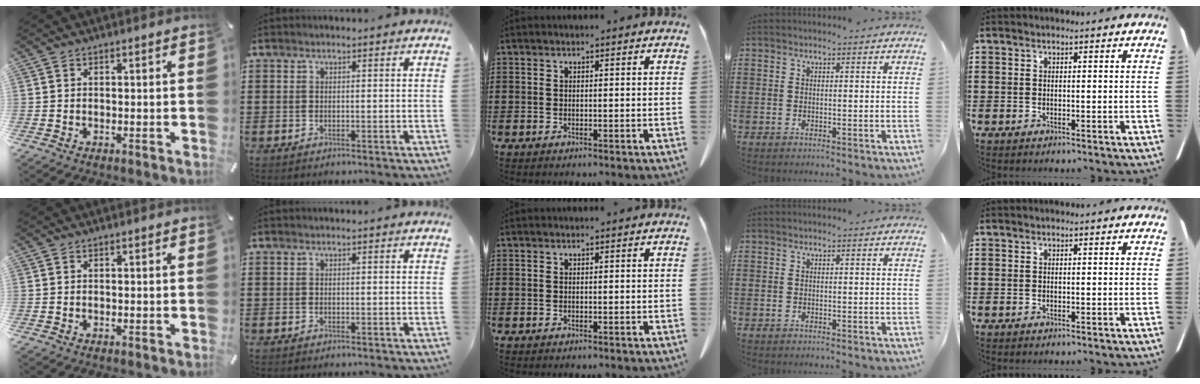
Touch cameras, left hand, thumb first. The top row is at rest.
{}